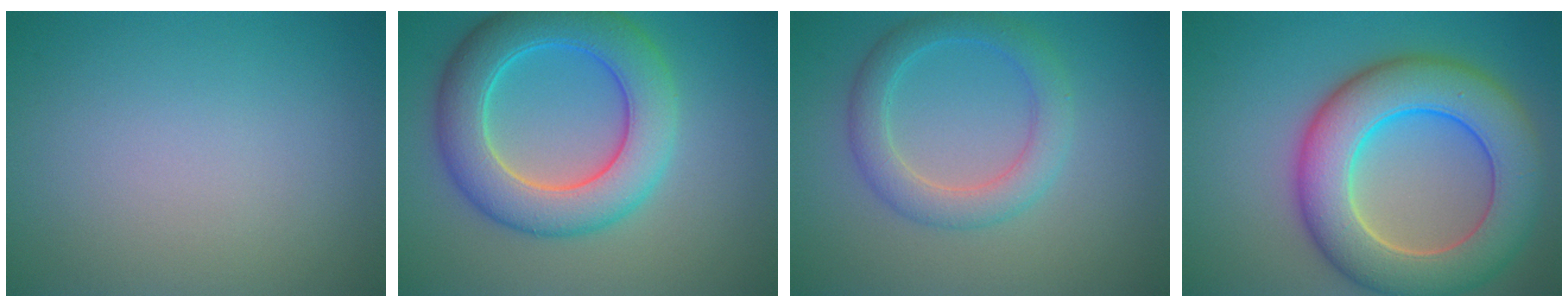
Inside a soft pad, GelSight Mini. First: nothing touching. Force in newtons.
{"total": 8.2, "press": 8.2, "slide": 0.2}
{"total": 3.7, "press": 3.7, "slide": 0.2}
{"total": 10.4, "press": 10.4, "slide": 0.6}